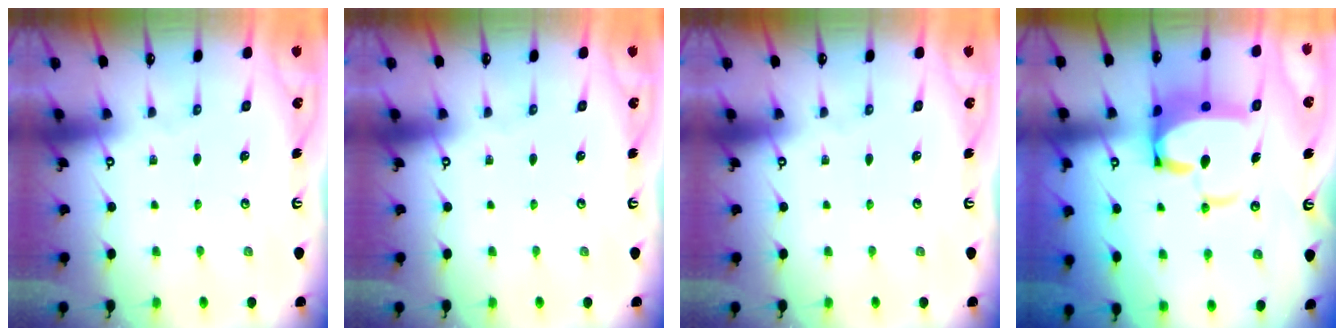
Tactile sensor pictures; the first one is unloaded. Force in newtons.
{"total": 0.0}
{"total": 0.0}
{"total": 11.2, "press": 11.1, "slide": 1.5}